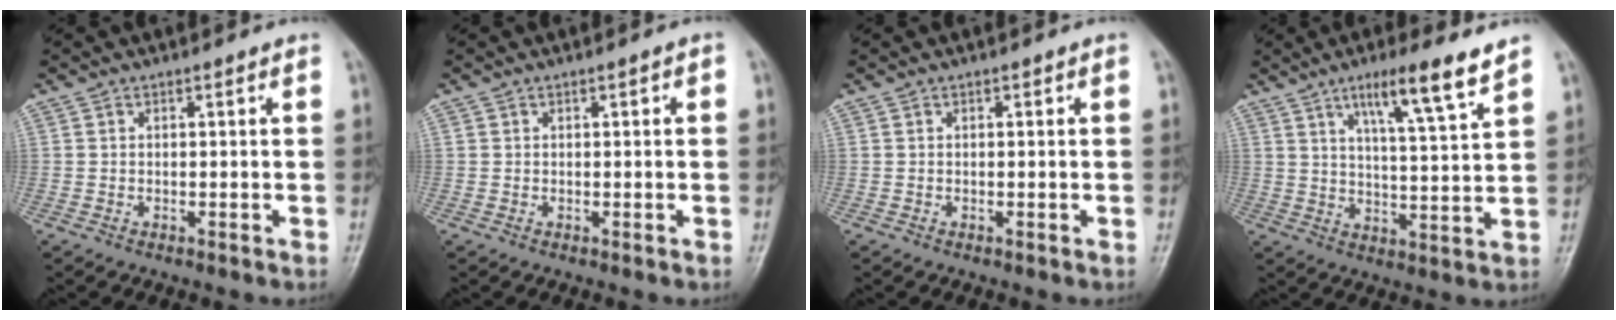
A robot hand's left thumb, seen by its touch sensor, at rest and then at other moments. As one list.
[{"total": 1.0, "force": [0.2, 0.7, 0.8], "torque": [-0.006, 0.006, 0.005]}, {"total": 0.0}, {"total": 10.7, "force": [6.8, 1.0, 8.2], "torque": [-0.128, -0.035, 0.112]}]